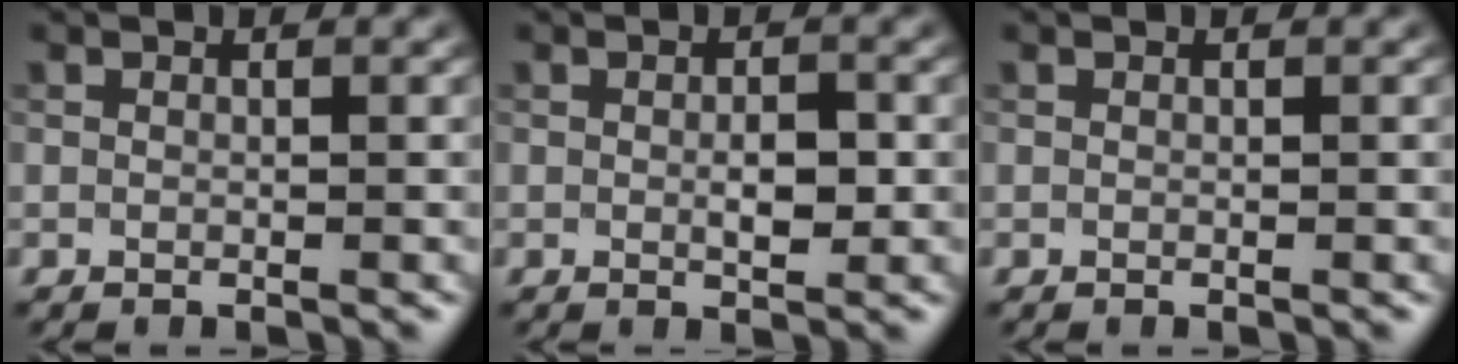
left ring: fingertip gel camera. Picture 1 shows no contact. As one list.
[{"total": 1.9, "force": [-0.1, 0.9, 1.7], "torque": [-0.027, -0.003, -0.001]}, {"total": 0.0}]